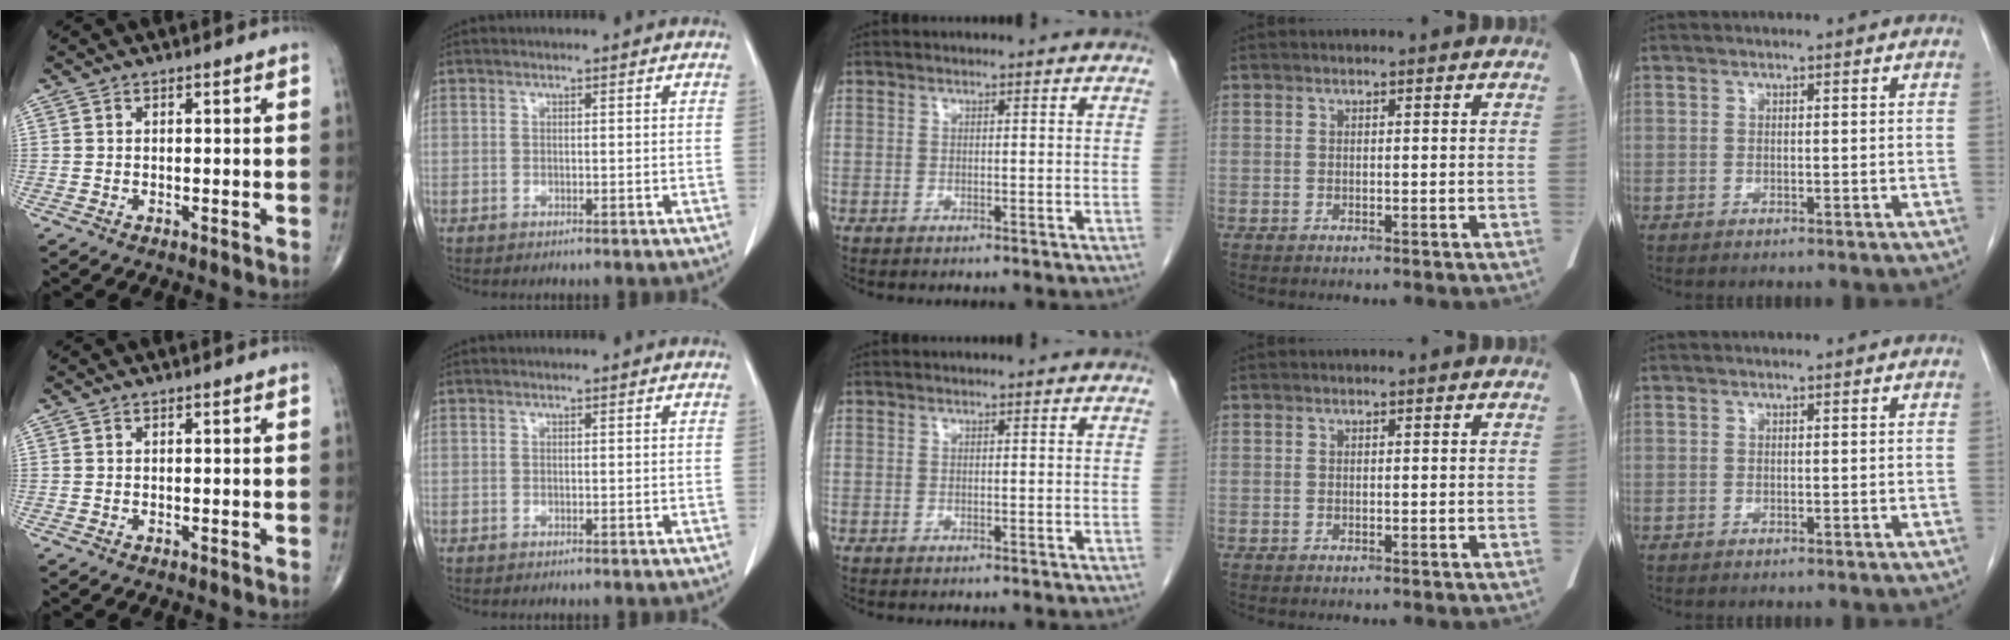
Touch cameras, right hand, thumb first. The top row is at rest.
{}